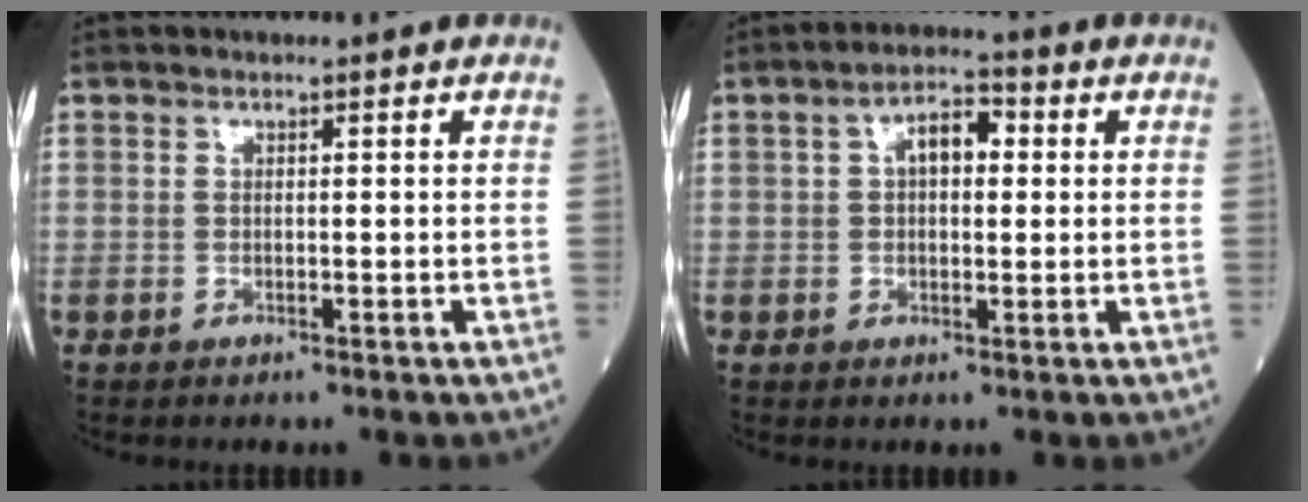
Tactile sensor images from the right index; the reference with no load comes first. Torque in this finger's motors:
{"motor_torque": [0.09, 0.01, 0.08, 0.03]}